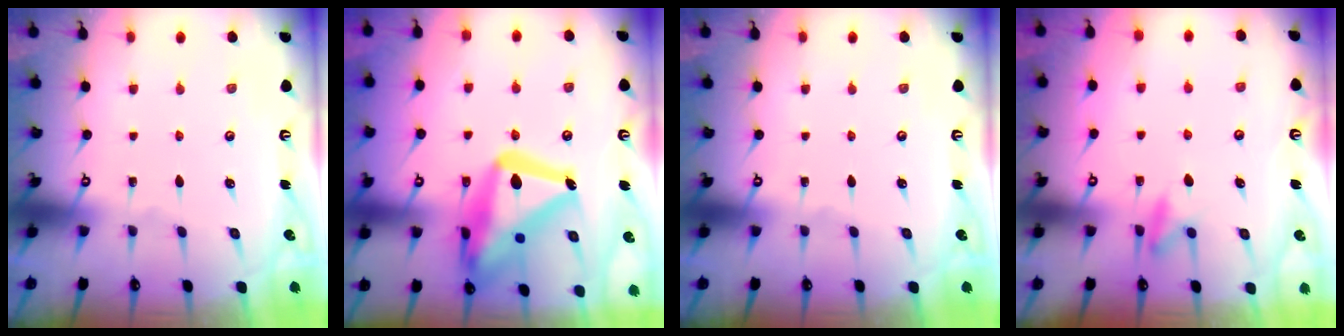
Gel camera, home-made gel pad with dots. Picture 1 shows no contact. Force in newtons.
{"total": 24.9, "press": 24.8, "slide": 2.1}
{"total": 0.0}
{"total": 8.0, "press": 7.9, "slide": 1.0}